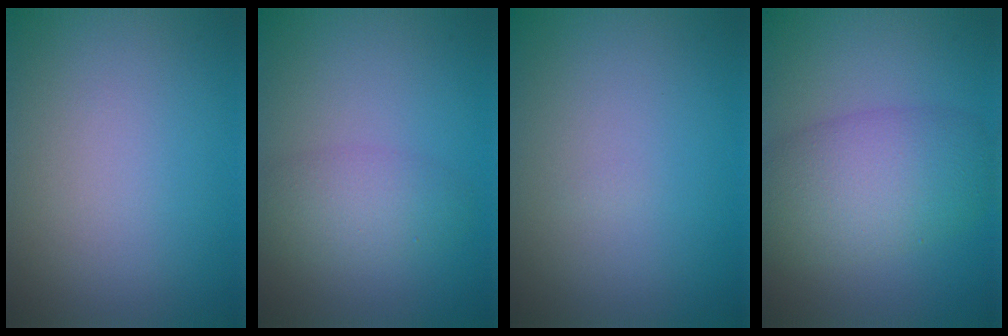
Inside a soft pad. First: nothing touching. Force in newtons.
{"total": 2.7, "press": 2.7, "slide": 0.2}
{"total": 0.0}
{"total": 6.7, "press": 6.6, "slide": 0.4}